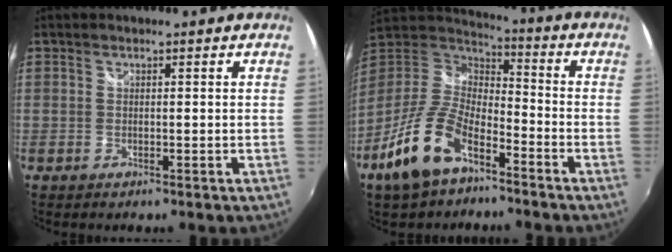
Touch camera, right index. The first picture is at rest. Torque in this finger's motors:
{"motor_torque": [1.08, -1.06, 0.82, 0.21]}